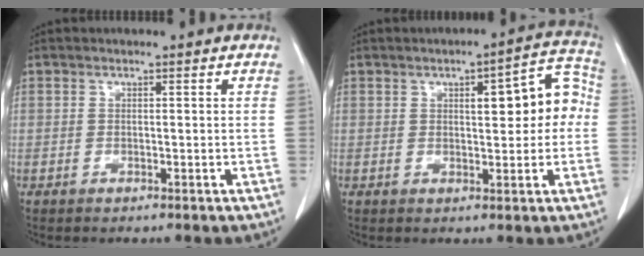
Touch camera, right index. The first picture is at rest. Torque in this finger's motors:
{"motor_torque": [0.78, 0.32, 0.21, 0.03]}